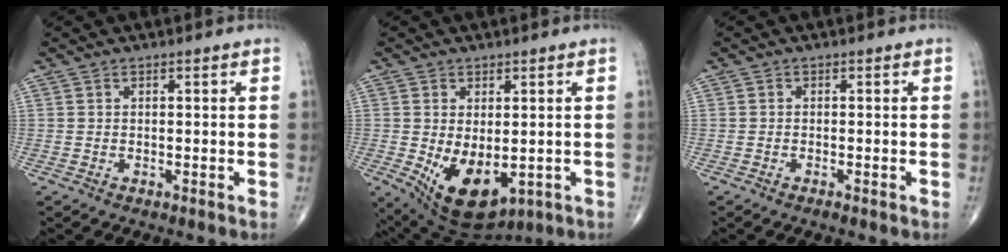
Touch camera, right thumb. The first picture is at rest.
{"total": 11.0, "force": [-1.9, 6.2, 8.9], "torque": [-0.135, -0.011, -0.004]}
{"total": 0.7, "force": [-0.4, 0.2, 0.6], "torque": [-0.013, -0.002, -0.007]}